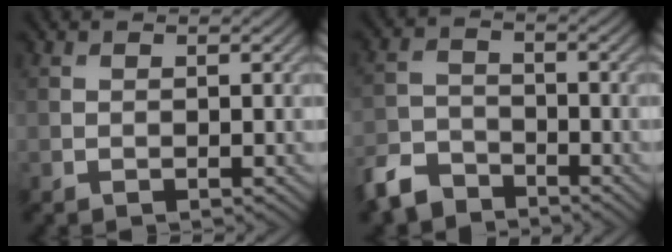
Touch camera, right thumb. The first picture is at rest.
{"total": 6.0, "force": [-4.9, 2.8, 1.9], "torque": [-0.046, -0.009, -0.111]}